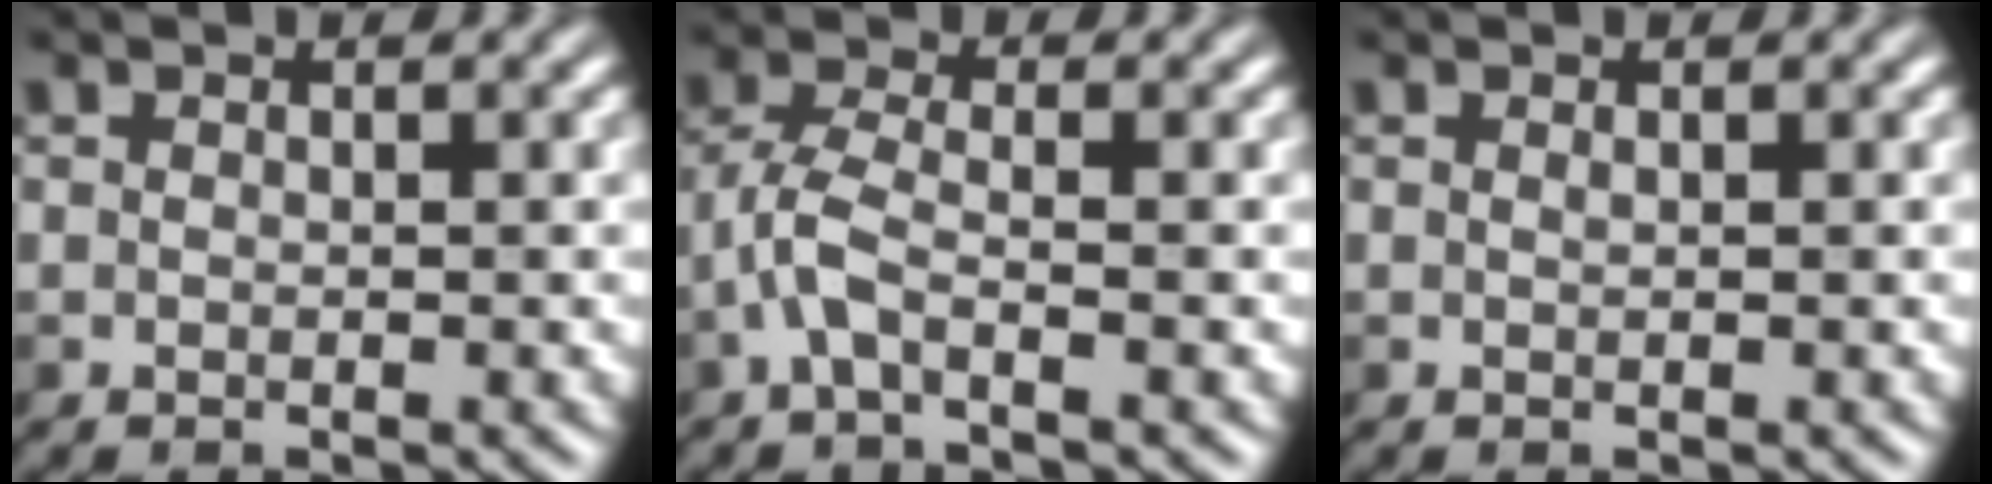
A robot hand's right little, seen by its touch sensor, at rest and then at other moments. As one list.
[{"total": 2.8, "force": [-1.4, 0.7, 2.2], "torque": [-0.056, 0.009, -0.037]}, {"total": 0.0}]